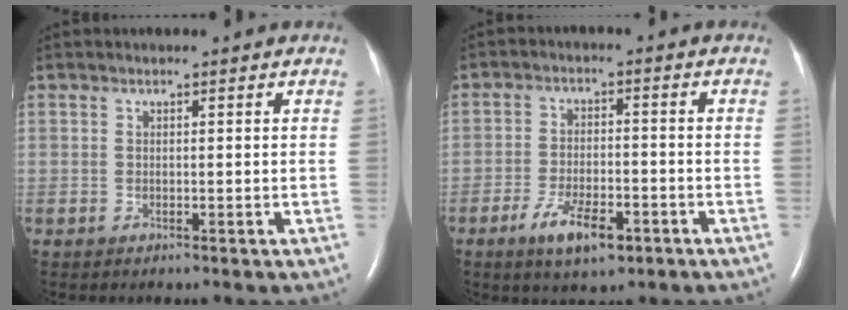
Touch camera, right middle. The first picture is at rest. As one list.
[{"total": 7.2, "force": [-4.1, 2.5, 5.3], "torque": [-0.102, -0.005, -0.065]}]